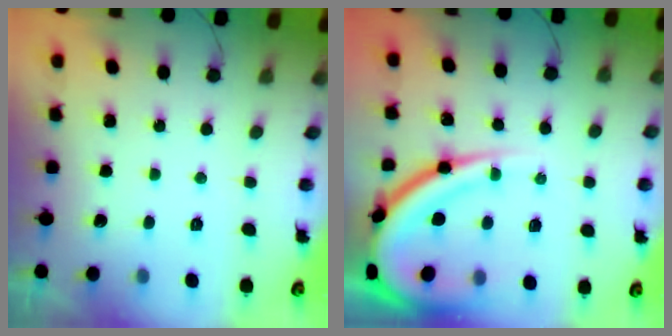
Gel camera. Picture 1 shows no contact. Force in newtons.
{"total": 19.0, "press": 19.0, "slide": 1.5}